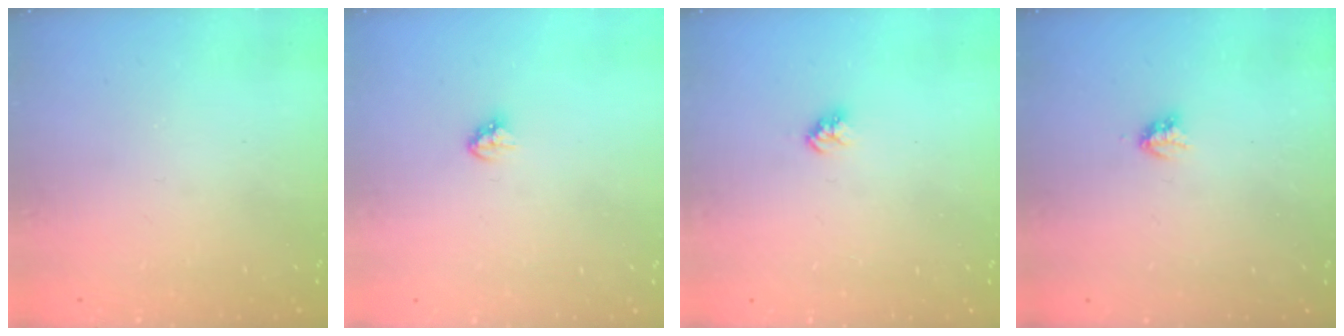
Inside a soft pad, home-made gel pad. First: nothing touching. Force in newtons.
{"total": 3.4, "press": 3.4, "slide": 0.5}
{"total": 3.0, "press": 3.0, "slide": 0.3}
{"total": 2.9, "press": 2.9, "slide": 0.5}